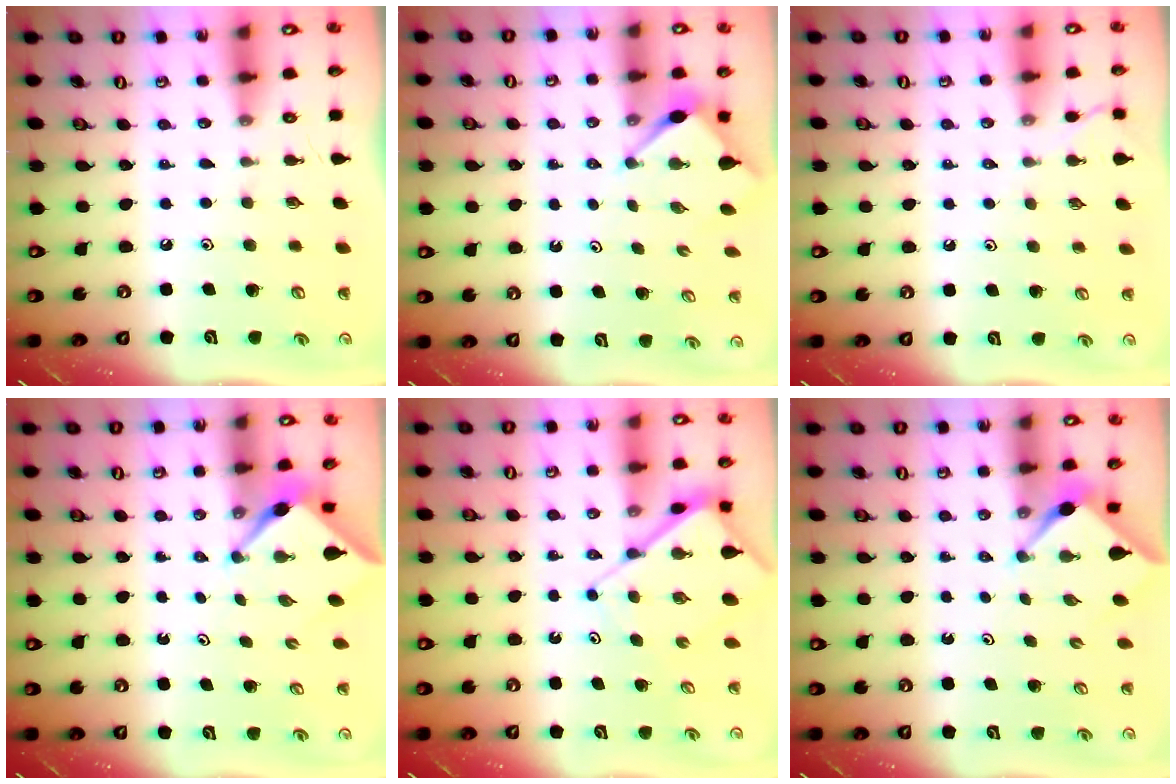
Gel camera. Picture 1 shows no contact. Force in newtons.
{"total": 3.4, "press": 3.3, "slide": 0.3}
{"total": 2.4, "press": 2.4, "slide": 0.5}
{"total": 3.2, "press": 3.2, "slide": 0.3}
{"total": 7.5, "press": 7.4, "slide": 0.7}
{"total": 3.0, "press": 2.9, "slide": 0.4}